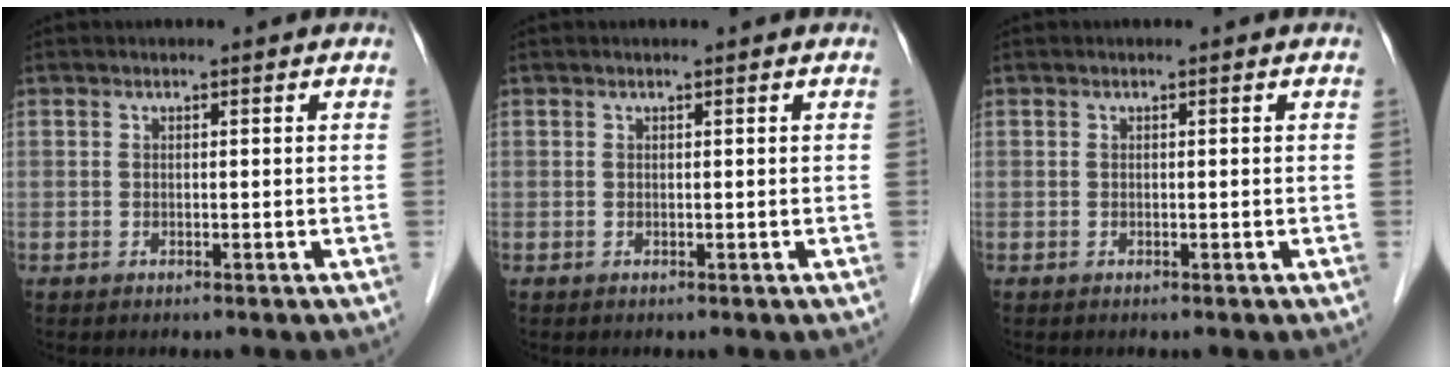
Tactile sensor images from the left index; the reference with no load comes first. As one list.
[{"total": 0.0}, {"total": 0.0}]